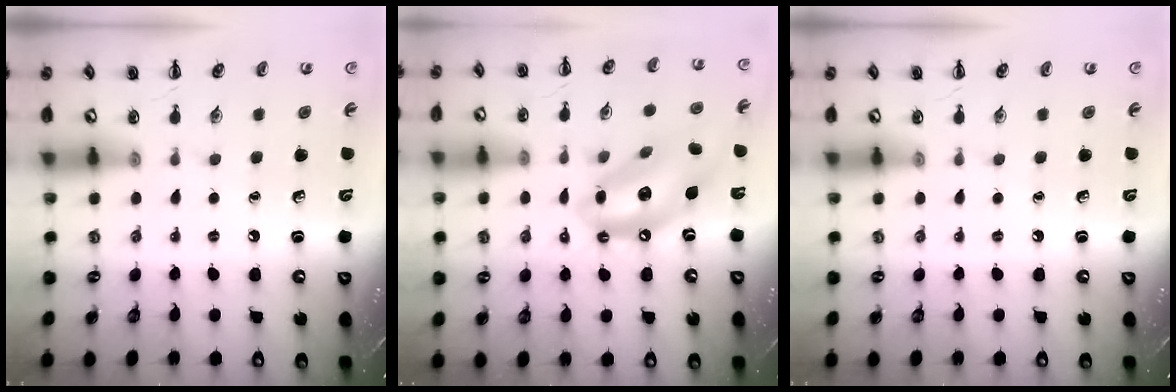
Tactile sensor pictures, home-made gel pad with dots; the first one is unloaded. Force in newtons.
{"total": 14.5, "press": 14.1, "slide": 3.7}
{"total": 0.0}